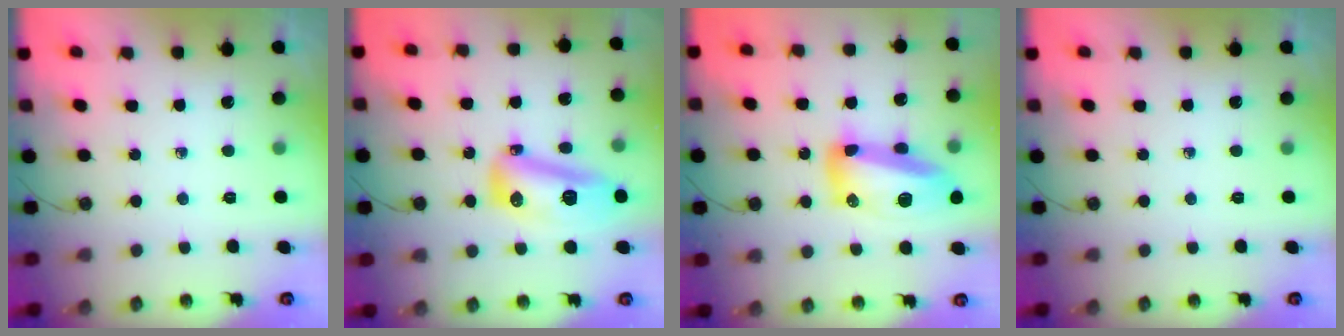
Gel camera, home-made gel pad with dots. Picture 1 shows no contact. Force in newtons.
{"total": 14.4, "press": 14.0, "slide": 3.4}
{"total": 16.6, "press": 16.5, "slide": 1.1}
{"total": 0.0}